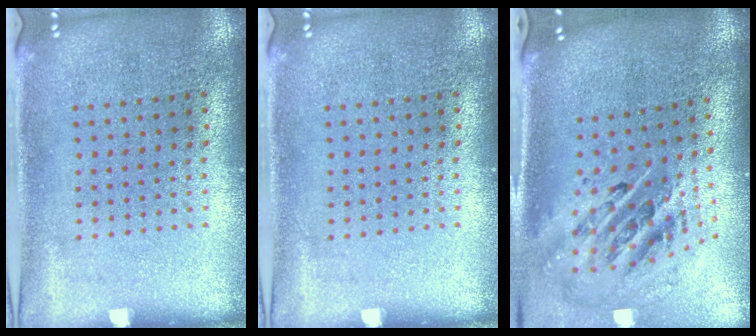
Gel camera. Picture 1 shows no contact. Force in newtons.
{"total": 0.0}
{"total": 2.1, "press": 1.6, "slide": 1.4}